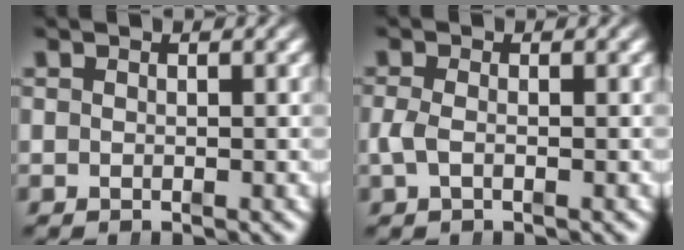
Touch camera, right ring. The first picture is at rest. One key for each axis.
{"total": 1.5, "fx": -0.6, "fy": 0.5, "fz": 1.3, "tx": -0.038, "ty": -0.011, "tz": -0.005}